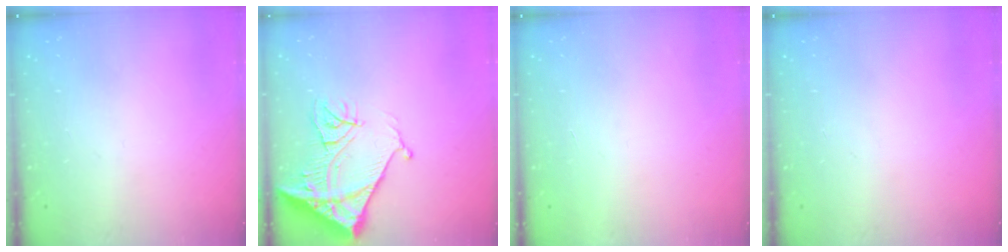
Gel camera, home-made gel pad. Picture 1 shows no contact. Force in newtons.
{"total": 15.3, "press": 15.2, "slide": 1.7}
{"total": 1.7, "press": 1.7, "slide": 0.1}
{"total": 0.0}